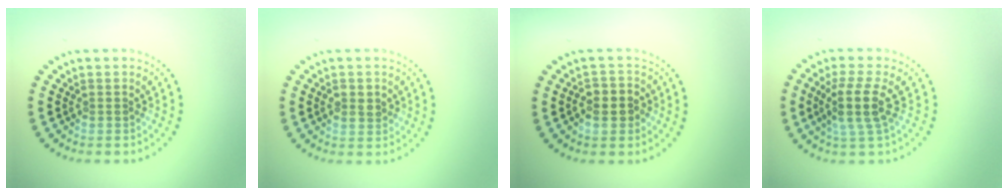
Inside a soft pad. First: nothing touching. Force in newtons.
{"total": 1.8, "press": 1.8, "slide": 0.2}
{"total": 2.8, "press": 2.7, "slide": 0.7}
{"total": 3.5, "press": 2.8, "slide": 2.0}